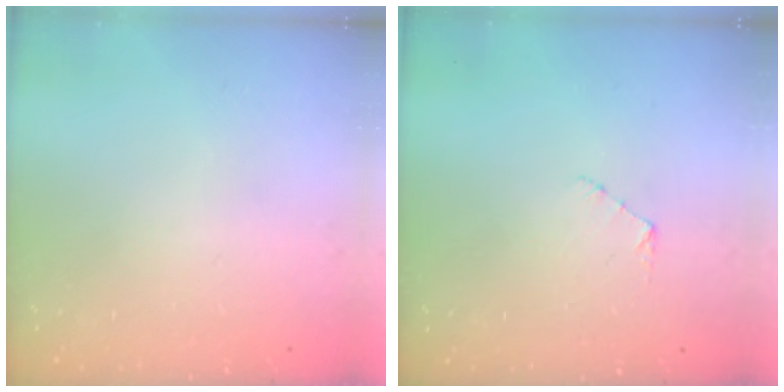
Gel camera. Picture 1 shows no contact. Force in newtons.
{"total": 3.2, "press": 3.2, "slide": 0.1}